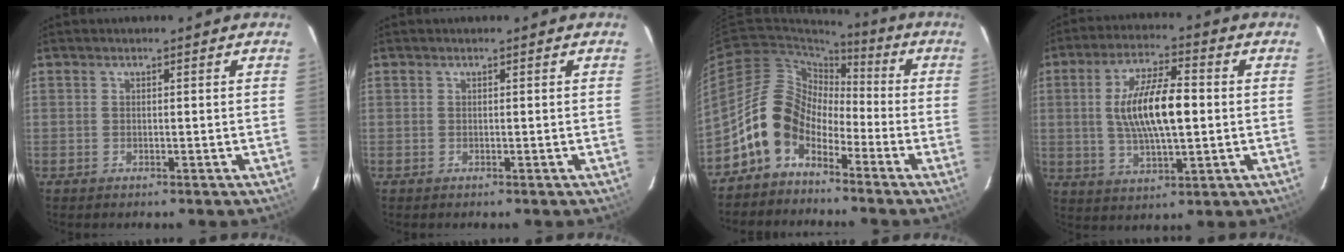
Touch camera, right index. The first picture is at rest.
{"total": 0.0}
{"total": 11.1, "force": [-6.2, 7.6, 5.3], "torque": [-0.099, 0.026, -0.119]}
{"total": 13.1, "force": [0.7, 4.4, 12.4], "torque": [-0.230, 0.005, 0.017]}